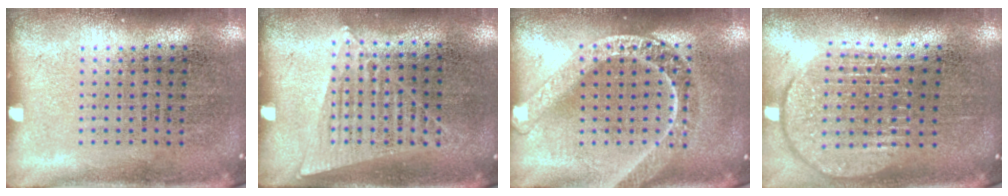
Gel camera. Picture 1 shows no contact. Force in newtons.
{"total": 1.2, "press": 1.1, "slide": 0.5}
{"total": 1.8, "press": 1.8, "slide": 0.2}
{"total": 1.8, "press": 1.5, "slide": 1.0}